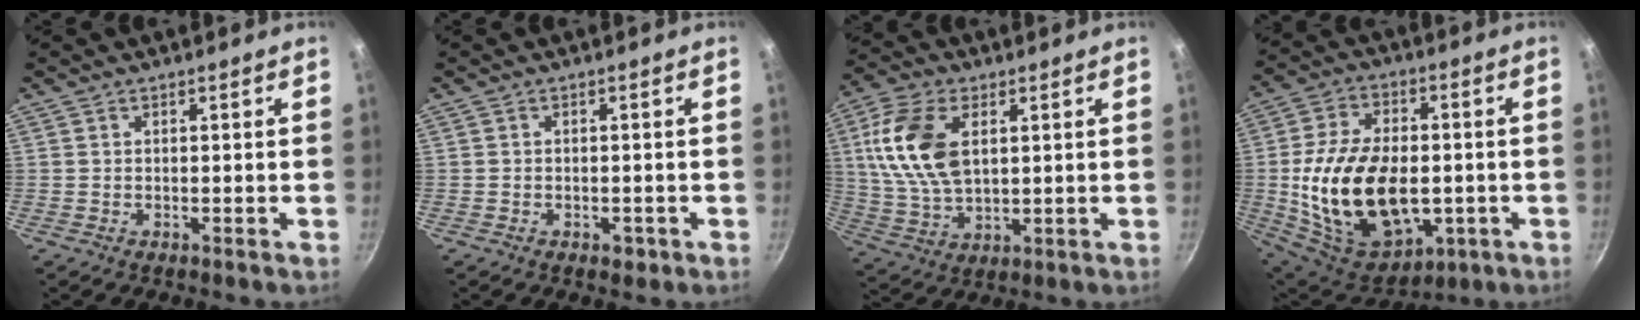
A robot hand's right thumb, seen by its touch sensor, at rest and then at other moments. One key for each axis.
{"total": 2.0, "fx": -1.0, "fy": 1.3, "fz": 1.2, "tx": -0.017, "ty": 0.003, "tz": -0.008}
{"total": 14.6, "fx": 3.6, "fy": 8.6, "fz": 11.2, "tx": -0.213, "ty": -0.007, "tz": 0.073}
{"total": 24.1, "fx": -2.8, "fy": 14.9, "fz": 18.8, "tx": -0.326, "ty": 0.007, "tz": -0.029}